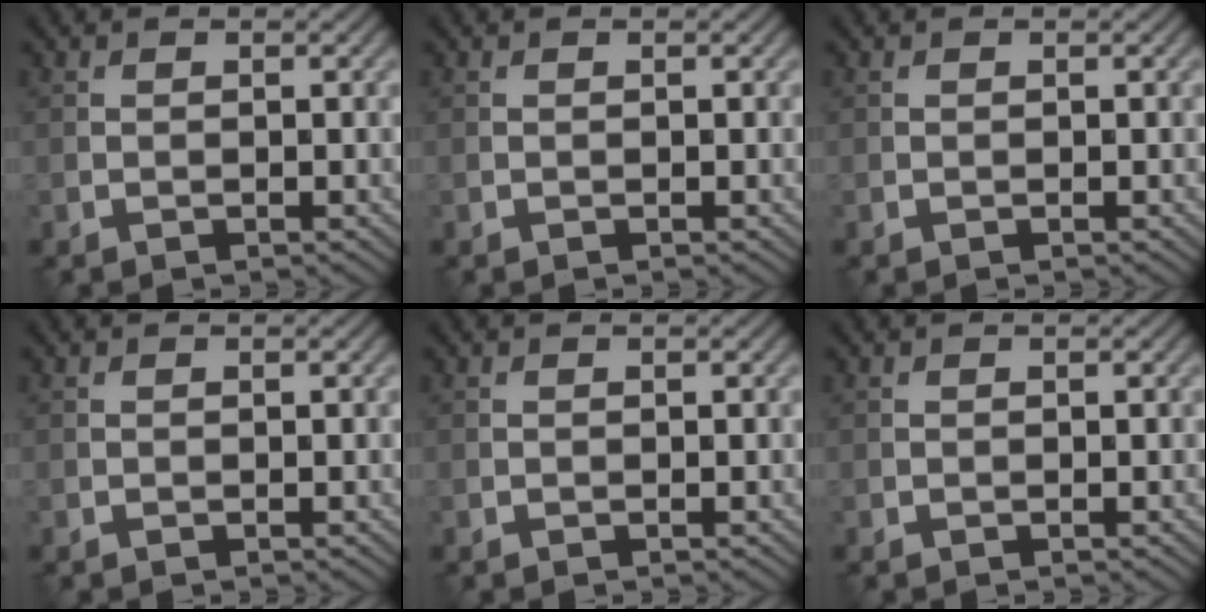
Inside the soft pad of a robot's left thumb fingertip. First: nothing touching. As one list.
[{"total": 0.0}, {"total": 0.0}, {"total": 0.0}, {"total": 0.0}, {"total": 0.0}]